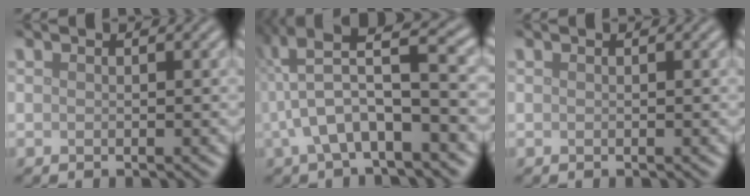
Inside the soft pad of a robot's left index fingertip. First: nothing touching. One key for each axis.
{"total": 7.4, "fx": -0.5, "fy": 2.3, "fz": 7.0, "tx": -0.128, "ty": 0.021, "tz": -0.017}
{"total": 0.0}